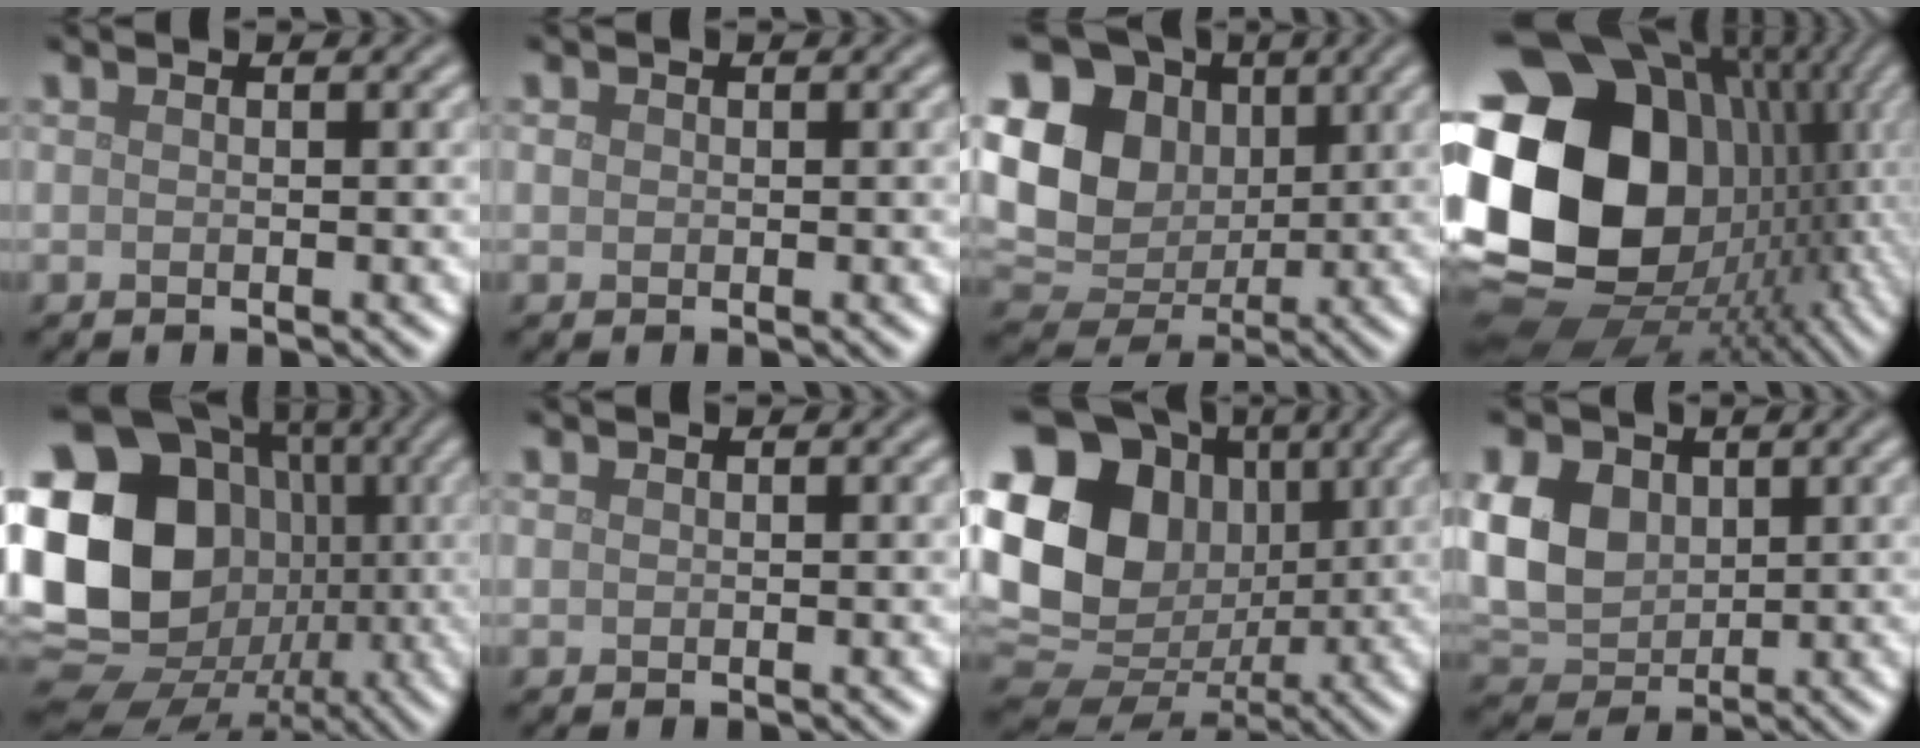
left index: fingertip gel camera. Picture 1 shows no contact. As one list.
[{"total": 0.5, "force": [0.1, 0.5, 0.1], "torque": [0.000, -0.001, 0.001]}, {"total": 14.0, "force": [2.9, 11.6, 7.3], "torque": [-0.178, 0.021, 0.041]}, {"total": 22.0, "force": [1.3, 17.2, 13.5], "torque": [-0.303, -0.006, 0.057]}, {"total": 24.2, "force": [-0.2, 21.4, 11.4], "torque": [-0.240, 0.028, -0.050]}, {"total": 0.0}, {"total": 19.0, "force": [3.4, 15.7, 10.1], "torque": [-0.217, 0.025, 0.059]}, {"total": 7.5, "force": [1.7, 5.6, 4.7], "torque": [-0.119, 0.010, 0.024]}]